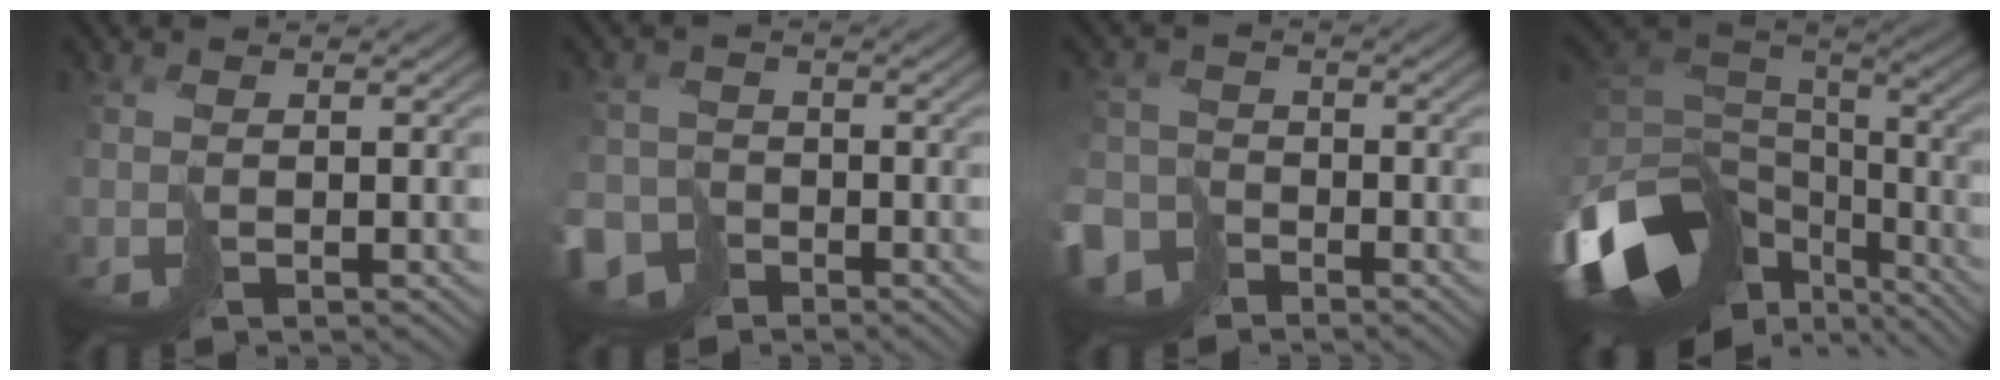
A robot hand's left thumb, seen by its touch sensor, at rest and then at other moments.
{"total": 6.2, "force": [-4.0, 4.6, 1.0], "torque": [-0.021, -0.024, -0.080]}
{"total": 6.6, "force": [-4.4, 4.6, 1.8], "torque": [-0.045, -0.020, -0.088]}
{"total": 16.5, "force": [-7.1, 10.2, 10.9], "torque": [-0.275, -0.040, -0.095]}